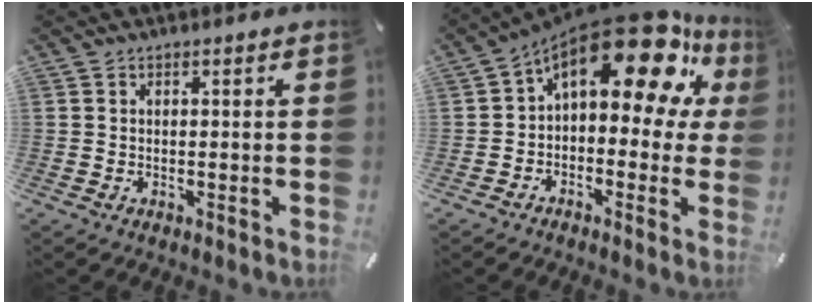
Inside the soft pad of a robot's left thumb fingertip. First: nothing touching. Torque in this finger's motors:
{"motor_torque": [1.99, 2.22, 2.20, -0.57, 0.40]}